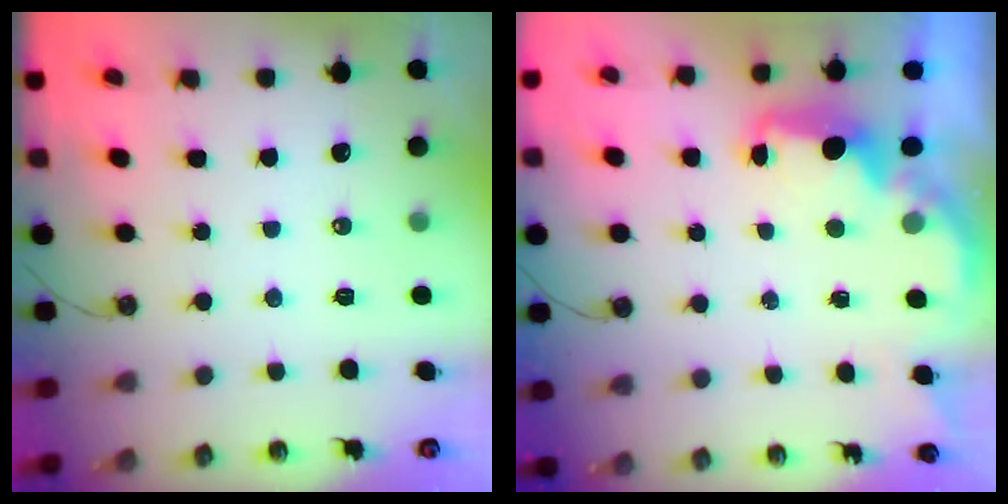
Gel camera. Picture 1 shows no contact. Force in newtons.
{"total": 2.3, "press": 2.2, "slide": 0.7}